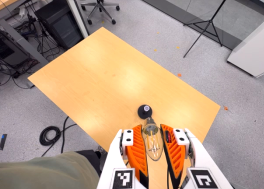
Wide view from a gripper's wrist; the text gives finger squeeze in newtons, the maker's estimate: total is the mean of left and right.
{"total": 20.9, "left": 22.9, "right": 18.8}